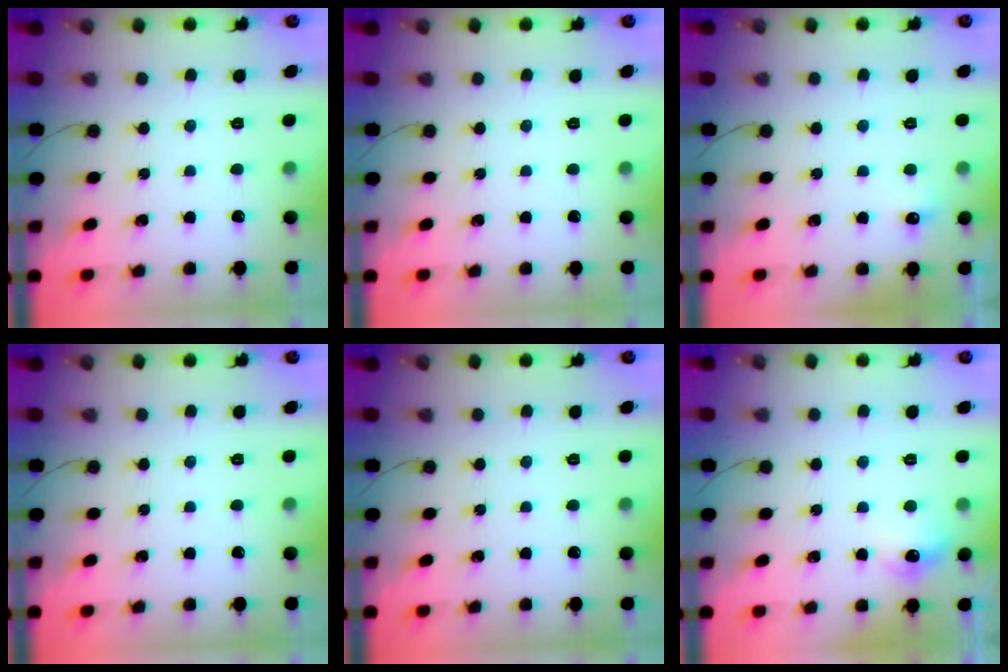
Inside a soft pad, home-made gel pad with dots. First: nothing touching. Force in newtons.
{"total": 0.0}
{"total": 3.6, "press": 3.5, "slide": 0.9}
{"total": 0.0}
{"total": 0.0}
{"total": 6.8, "press": 6.8, "slide": 1.0}